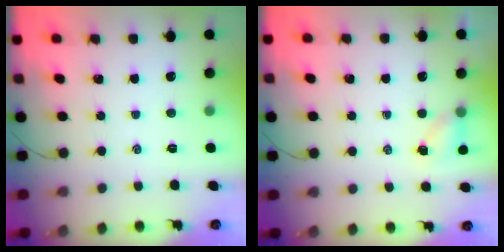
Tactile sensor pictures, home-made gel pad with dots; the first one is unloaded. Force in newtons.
{"total": 4.4, "press": 4.2, "slide": 1.3}